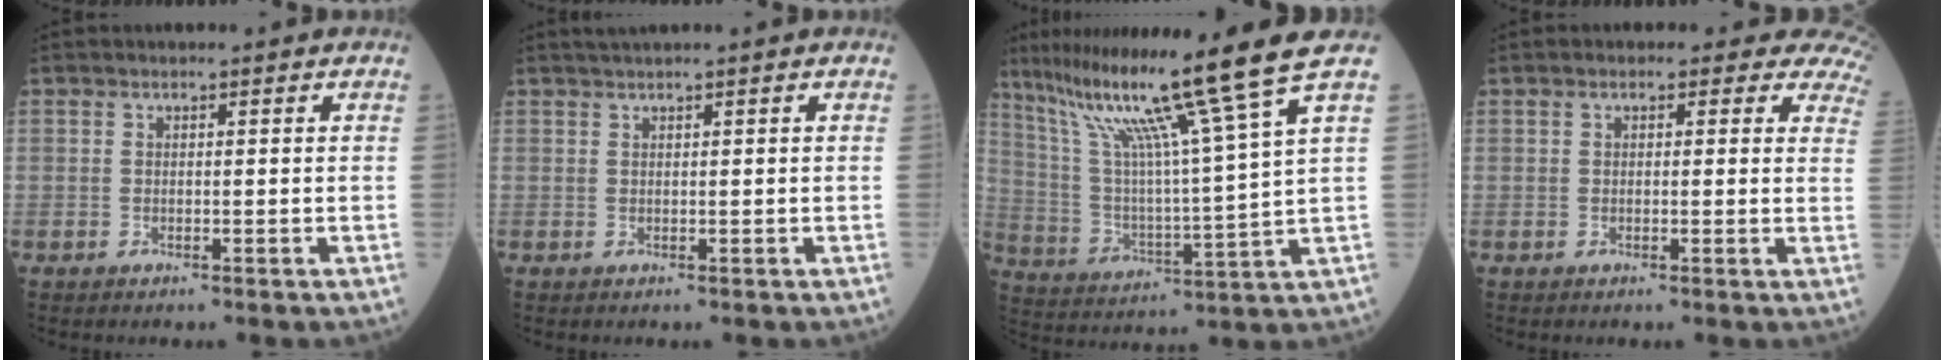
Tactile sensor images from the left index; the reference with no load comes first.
{"total": 1.3, "force": [1.0, -0.3, 0.7], "torque": [-0.015, 0.010, 0.024]}
{"total": 18.7, "force": [13.3, -3.3, 12.7], "torque": [-0.212, -0.013, 0.225]}
{"total": 8.1, "force": [6.9, 3.5, 2.3], "torque": [0.005, 0.006, 0.045]}